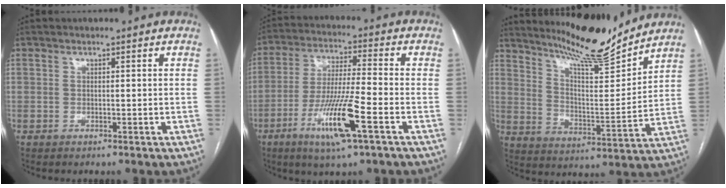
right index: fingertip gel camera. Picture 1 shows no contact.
{"total": 12.3, "force": [-5.4, 0.4, 11.1], "torque": [-0.215, -0.018, -0.099]}
{"total": 14.2, "force": [13.0, 0.3, 5.7], "torque": [-0.099, -0.023, 0.214]}